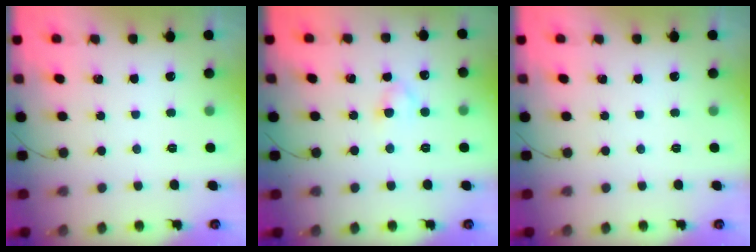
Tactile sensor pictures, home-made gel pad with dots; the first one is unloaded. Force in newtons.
{"total": 2.7, "press": 2.4, "slide": 1.2}
{"total": 0.0}